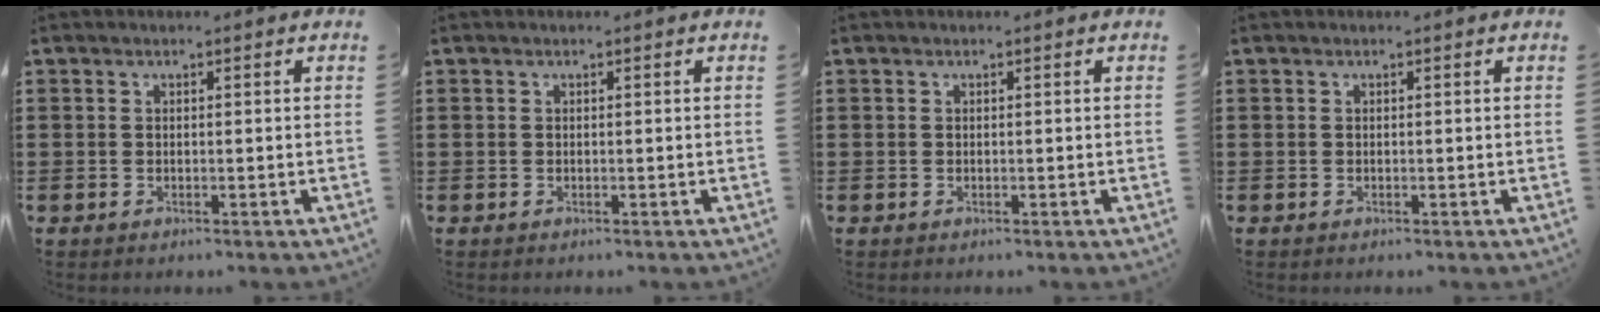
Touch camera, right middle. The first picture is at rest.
{"total": 0.0}
{"total": 0.0}
{"total": 0.0}